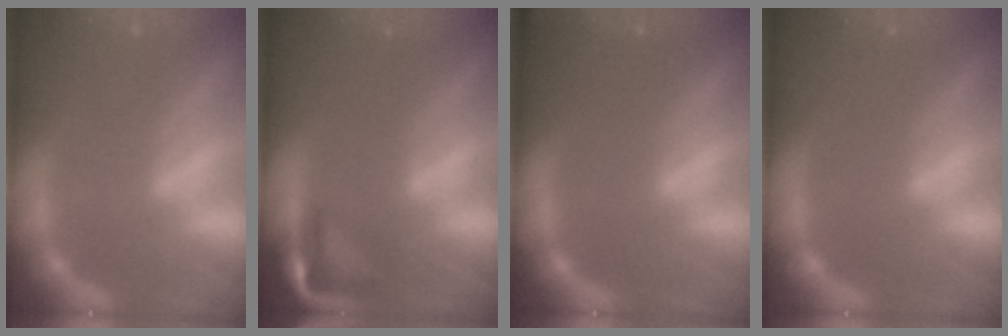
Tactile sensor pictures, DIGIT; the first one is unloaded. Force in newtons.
{"total": 4.4}
{"total": 6.4}
{"total": 0.0}